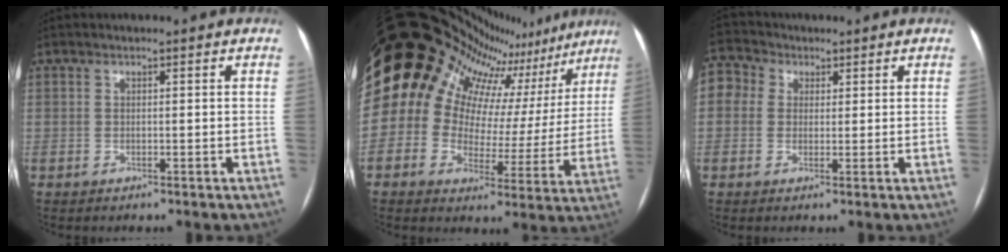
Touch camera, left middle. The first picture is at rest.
{"total": 23.7, "force": [15.8, 12.5, 12.6], "torque": [-0.241, 0.048, 0.210]}
{"total": 5.1, "force": [0.9, 4.8, 1.4], "torque": [-0.049, 0.027, 0.029]}